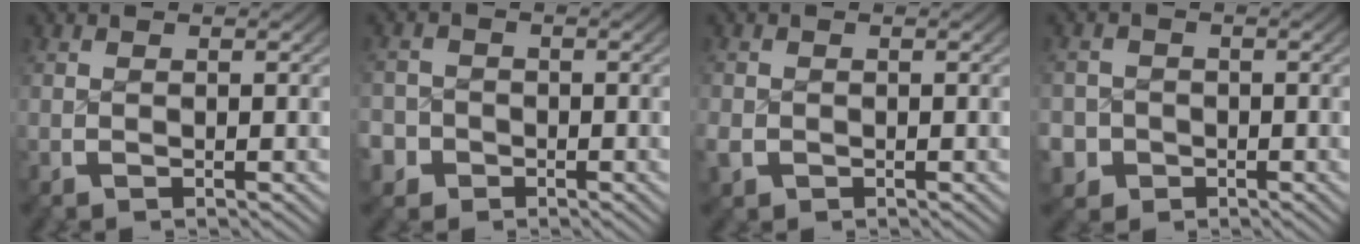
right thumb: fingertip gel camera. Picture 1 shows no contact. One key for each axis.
{"total": 3.9, "fx": -2.2, "fy": 3.1, "fz": 0.5, "tx": -0.015, "ty": -0.020, "tz": -0.035}
{"total": 1.8, "fx": -0.7, "fy": 1.6, "fz": 0.5, "tx": -0.015, "ty": -0.008, "tz": -0.012}
{"total": 6.0, "fx": -2.7, "fy": 5.1, "fz": 1.4, "tx": -0.038, "ty": -0.034, "tz": -0.039}